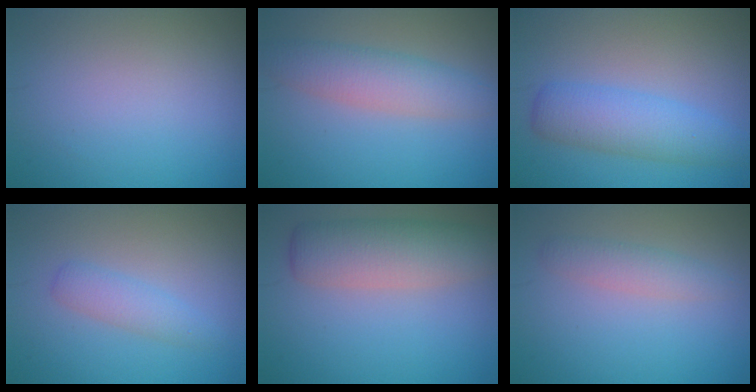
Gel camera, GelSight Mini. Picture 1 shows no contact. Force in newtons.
{"total": 4.2, "press": 4.2, "slide": 0.3}
{"total": 4.5, "press": 4.5, "slide": 0.1}
{"total": 2.0, "press": 2.0, "slide": 0.1}
{"total": 5.5, "press": 5.5, "slide": 0.2}
{"total": 2.0, "press": 2.0, "slide": 0.1}